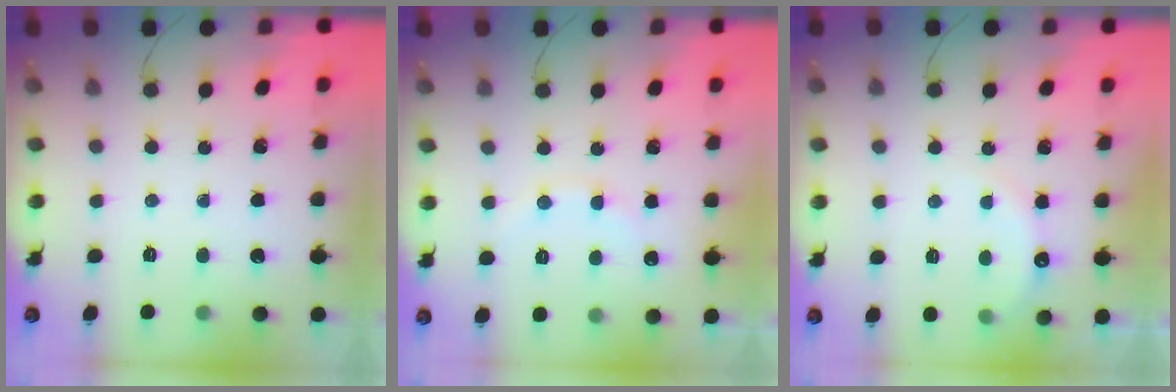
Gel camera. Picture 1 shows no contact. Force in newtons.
{"total": 6.6, "press": 6.5, "slide": 1.1}
{"total": 6.4, "press": 6.2, "slide": 1.6}